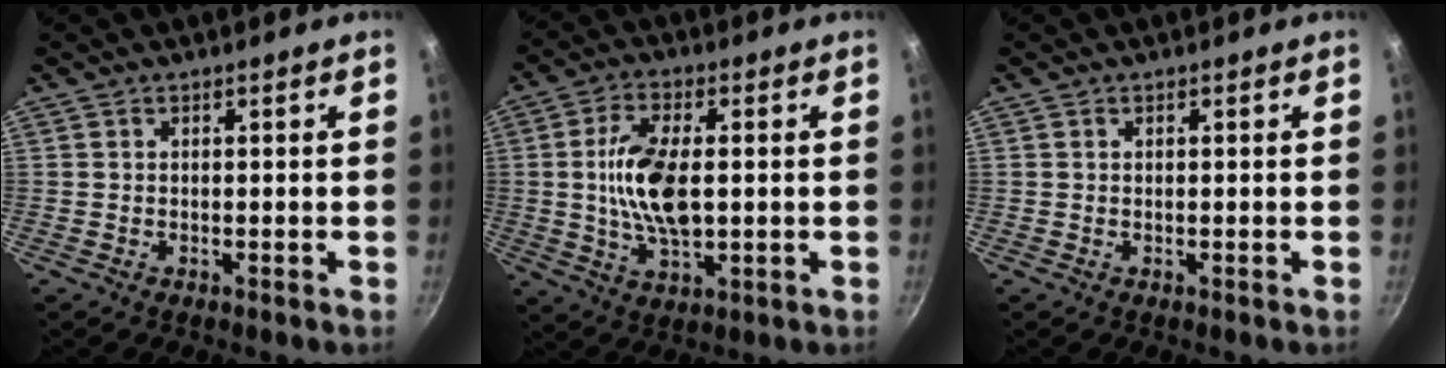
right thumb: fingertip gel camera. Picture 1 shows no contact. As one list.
[{"total": 11.9, "force": [0.5, 5.8, 10.4], "torque": [-0.194, 0.004, 0.009]}, {"total": 0.0}]